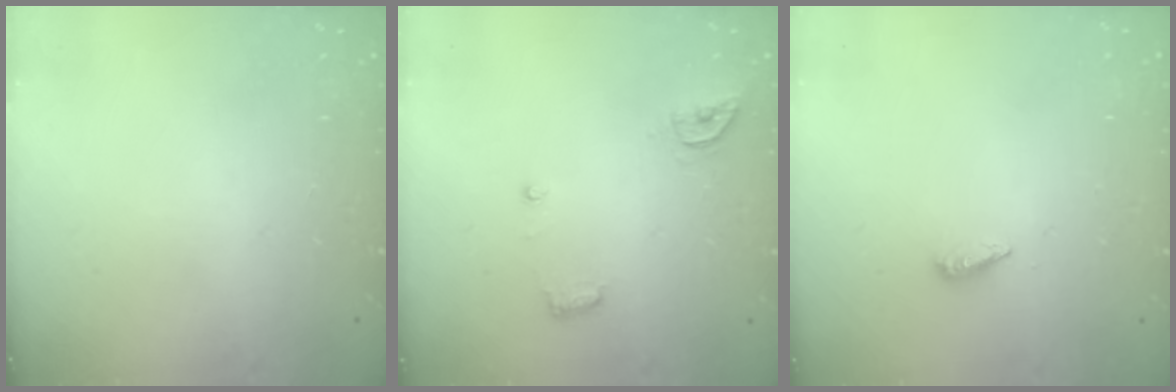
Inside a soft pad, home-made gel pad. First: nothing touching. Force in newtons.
{"total": 5.5, "press": 5.5, "slide": 0.2}
{"total": 3.5, "press": 3.5, "slide": 0.3}